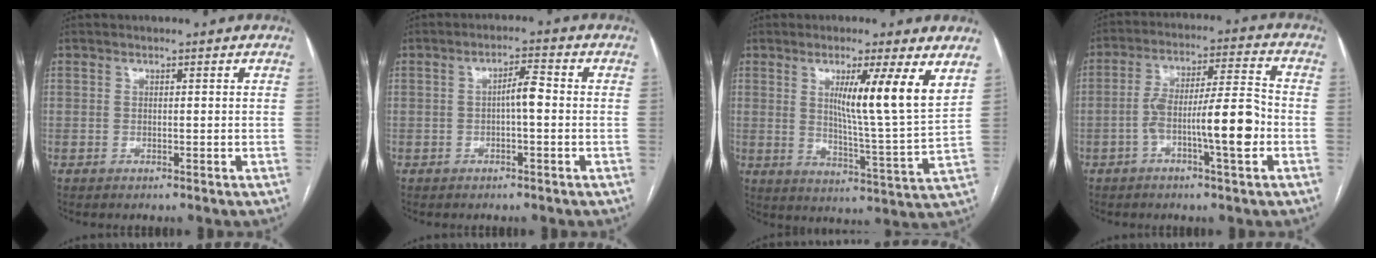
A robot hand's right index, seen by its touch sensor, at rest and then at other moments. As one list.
[{"total": 3.3, "force": [-0.3, 0.6, 3.3], "torque": [-0.052, 0.008, -0.006]}, {"total": 11.6, "force": [5.0, -1.0, 10.4], "torque": [-0.159, -0.017, 0.078]}, {"total": 11.3, "force": [-3.4, 1.2, 10.7], "torque": [-0.183, 0.016, -0.056]}]